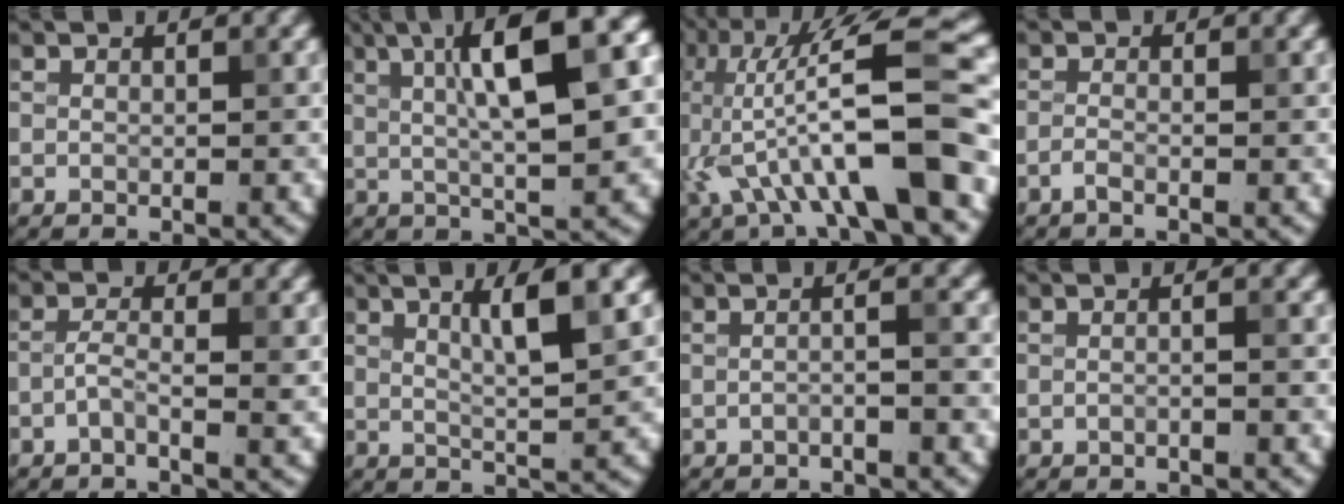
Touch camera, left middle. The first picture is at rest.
{"total": 12.1, "force": [3.2, 3.4, 11.1], "torque": [-0.141, 0.016, 0.044]}
{"total": 12.6, "force": [-3.0, 3.5, 11.8], "torque": [-0.213, 0.023, -0.052]}
{"total": 1.0, "force": [-0.7, 0.2, 0.7], "torque": [-0.017, 0.001, -0.018]}
{"total": 1.8, "force": [-0.7, 0.4, 1.6], "torque": [-0.034, 0.002, -0.018]}
{"total": 4.9, "force": [1.9, 0.8, 4.4], "torque": [-0.065, 0.004, 0.031]}
{"total": 1.9, "force": [-0.7, 0.4, 1.7], "torque": [-0.019, 0.004, -0.024]}
{"total": 1.4, "force": [-0.2, 0.5, 1.2], "torque": [-0.008, -0.013, -0.021]}